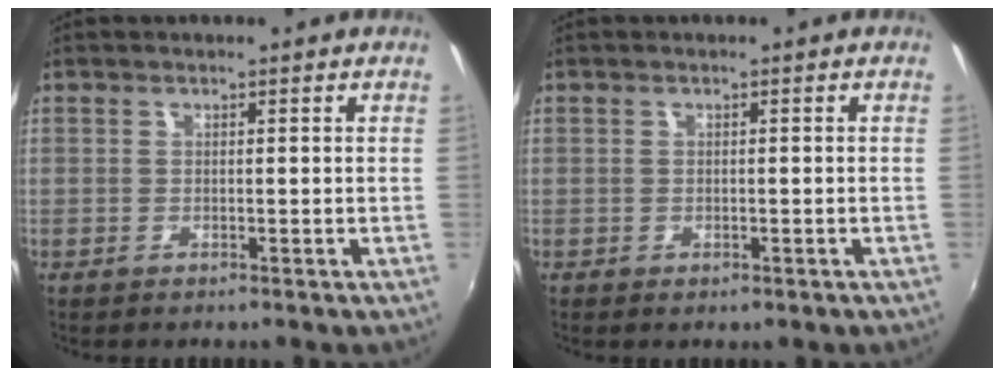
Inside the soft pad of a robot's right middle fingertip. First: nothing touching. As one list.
[{"total": 0.9, "force": [-0.5, 0.6, 0.4], "torque": [-0.007, -0.005, -0.010]}]